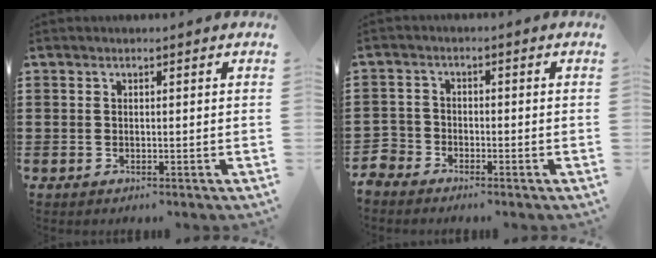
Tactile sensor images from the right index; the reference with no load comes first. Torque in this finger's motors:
{"motor_torque": [-0.66, 1.06, 0.06, 0.02]}